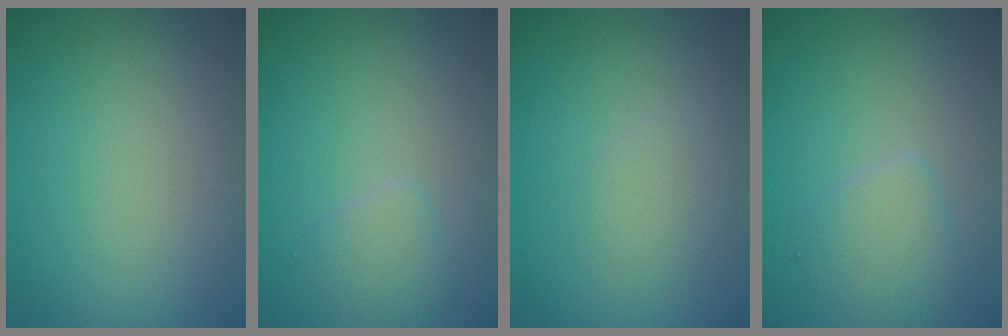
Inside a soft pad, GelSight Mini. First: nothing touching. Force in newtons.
{"total": 1.6, "press": 1.6, "slide": 0.1}
{"total": 1.6, "press": 1.6, "slide": 0.0}
{"total": 2.4, "press": 2.4, "slide": 0.1}